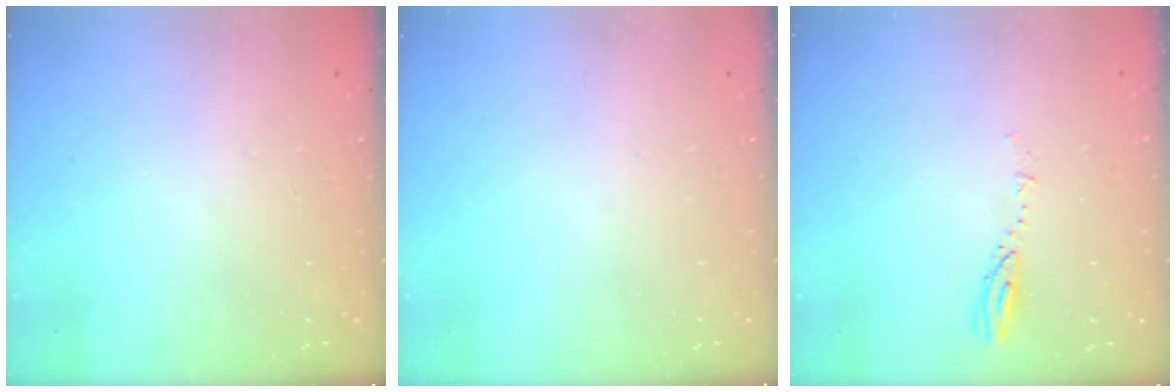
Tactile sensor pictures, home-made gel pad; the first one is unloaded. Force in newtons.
{"total": 0.0}
{"total": 2.9, "press": 2.9, "slide": 0.3}